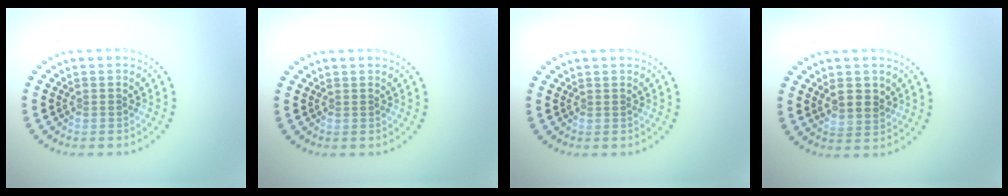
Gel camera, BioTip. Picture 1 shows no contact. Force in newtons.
{"total": 0.0}
{"total": 0.0}
{"total": 2.6, "press": 2.5, "slide": 0.8}